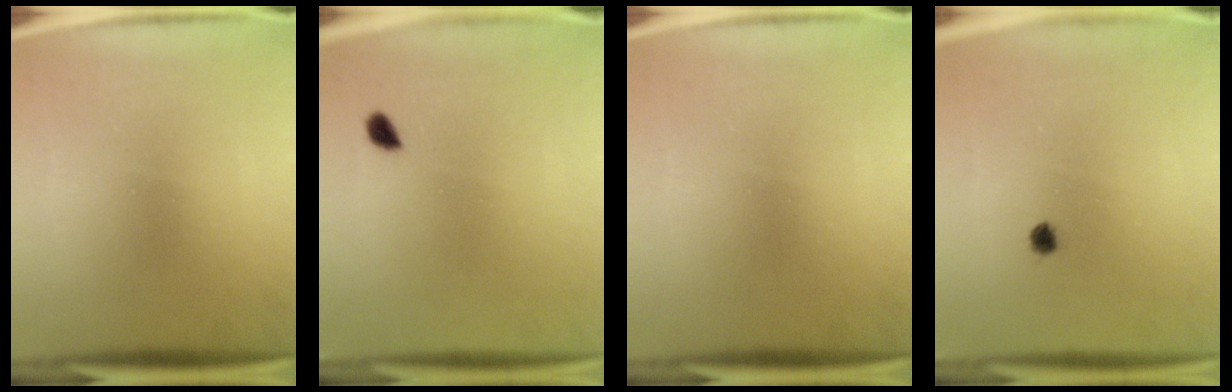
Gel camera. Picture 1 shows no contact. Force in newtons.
{"total": 1.7}
{"total": 0.0}
{"total": 1.4}